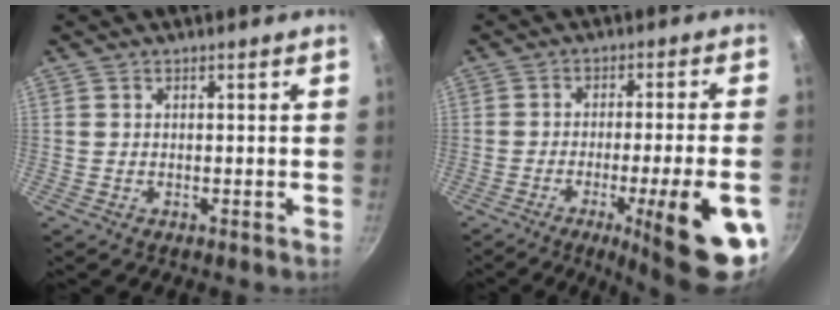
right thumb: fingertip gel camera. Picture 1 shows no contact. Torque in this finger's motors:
{"motor_torque": [2.43, 2.55, 1.40, -1.37, 0.43]}